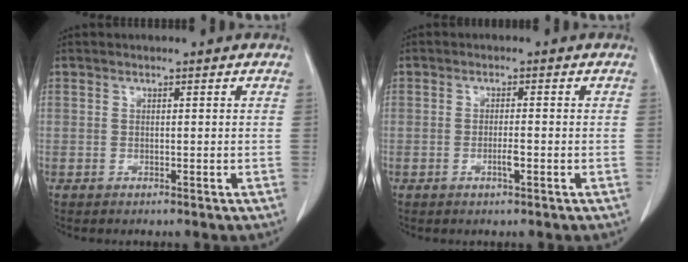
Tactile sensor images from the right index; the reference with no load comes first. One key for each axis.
{"total": 2.3, "fx": -0.9, "fy": 0.5, "fz": 2.1, "tx": -0.041, "ty": 0.000, "tz": -0.014}